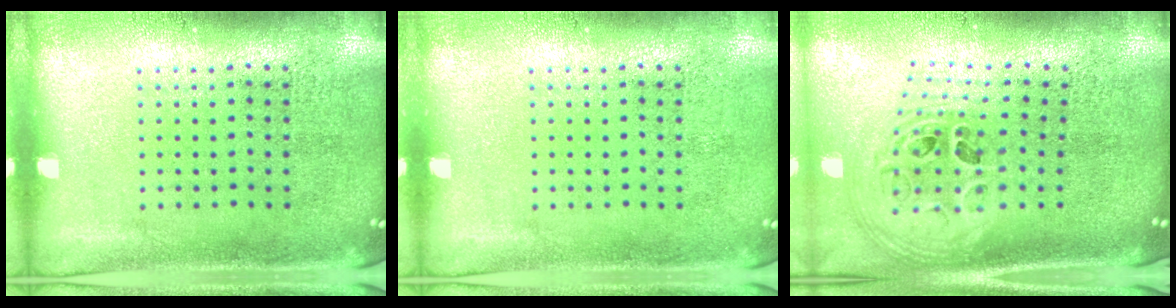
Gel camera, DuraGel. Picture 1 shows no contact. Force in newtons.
{"total": 0.0}
{"total": 1.9, "press": 1.6, "slide": 1.1}